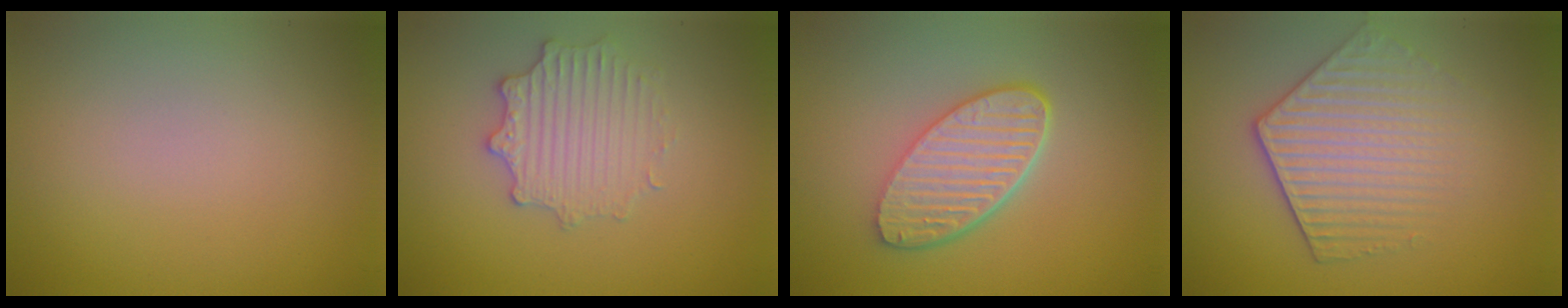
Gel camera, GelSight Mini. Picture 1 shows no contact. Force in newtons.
{"total": 2.9, "press": 2.9, "slide": 0.6}
{"total": 5.7, "press": 4.4, "slide": 3.6}
{"total": 4.4, "press": 3.8, "slide": 2.3}